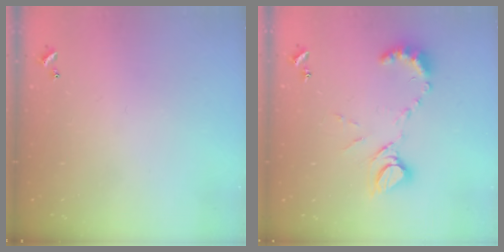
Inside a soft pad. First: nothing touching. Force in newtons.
{"total": 11.4, "press": 11.3, "slide": 1.2}